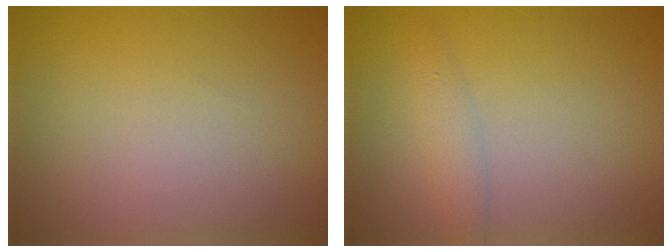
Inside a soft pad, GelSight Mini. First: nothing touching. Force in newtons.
{"total": 1.7, "press": 1.7, "slide": 0.1}